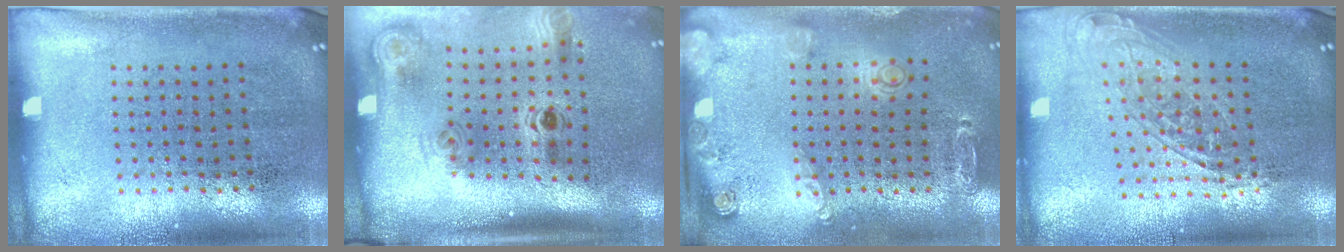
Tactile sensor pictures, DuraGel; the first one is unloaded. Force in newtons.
{"total": 2.2, "press": 1.4, "slide": 1.7}
{"total": 1.5, "press": 1.5, "slide": 0.3}
{"total": 1.6, "press": 1.3, "slide": 0.9}